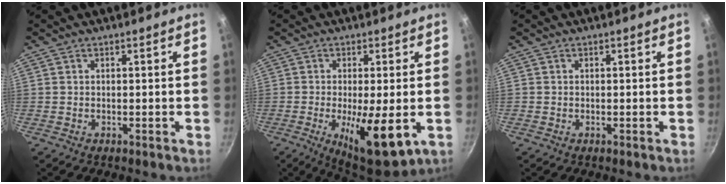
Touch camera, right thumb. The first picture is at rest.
{"total": 11.6, "force": [-2.7, 3.1, 10.8], "torque": [-0.167, -0.008, -0.036]}
{"total": 0.0}